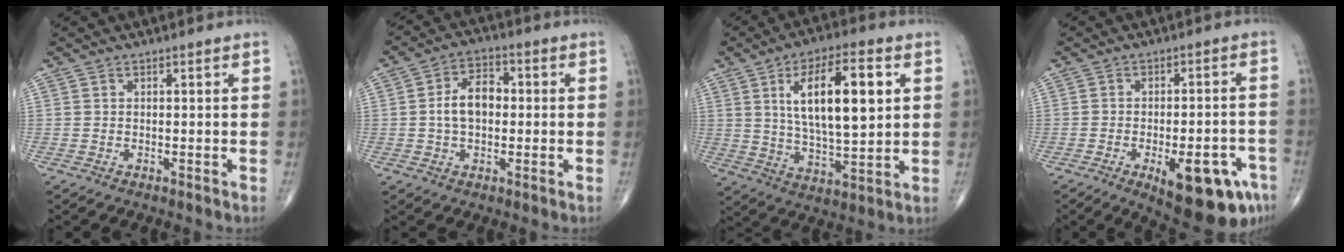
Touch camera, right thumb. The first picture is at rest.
{"total": 7.5, "force": [0.1, 4.8, 5.8], "torque": [-0.094, 0.019, -0.006]}
{"total": 17.0, "force": [4.5, 6.4, 15.1], "torque": [-0.237, -0.008, 0.079]}
{"total": 15.5, "force": [-7.3, 5.7, 12.5], "torque": [-0.115, 0.023, -0.083]}